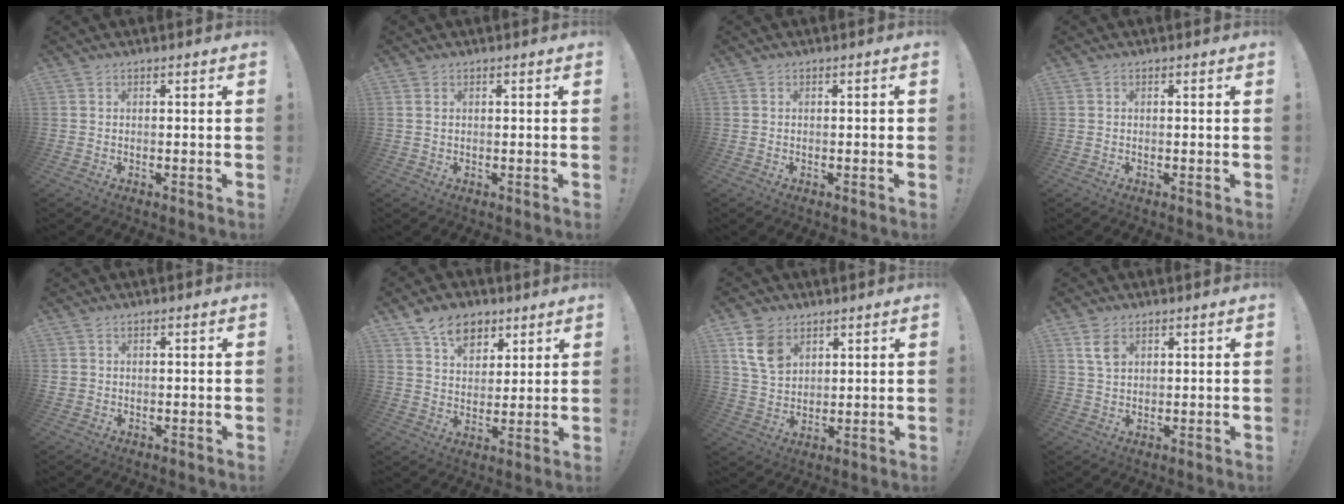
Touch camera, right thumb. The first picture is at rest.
{"total": 0.9, "force": [0.4, 0.7, 0.3], "torque": [-0.013, 0.005, 0.008]}
{"total": 0.6, "force": [-0.2, 0.3, 0.5], "torque": [-0.008, 0.002, -0.002]}
{"total": 0.0}
{"total": 1.4, "force": [0.4, 1.3, 0.3], "torque": [-0.010, 0.004, 0.009]}
{"total": 10.9, "force": [6.6, 7.4, 4.6], "torque": [-0.067, -0.034, 0.126]}
{"total": 9.8, "force": [5.6, 6.3, 4.9], "torque": [-0.091, -0.017, 0.114]}
{"total": 4.8, "force": [2.2, 3.1, 2.9], "torque": [-0.041, -0.009, 0.041]}